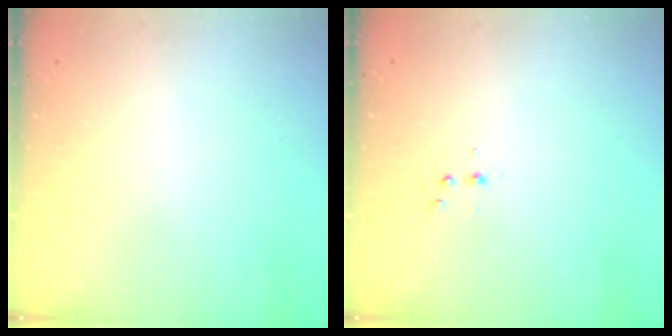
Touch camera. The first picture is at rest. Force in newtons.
{"total": 4.0, "press": 3.9, "slide": 1.0}